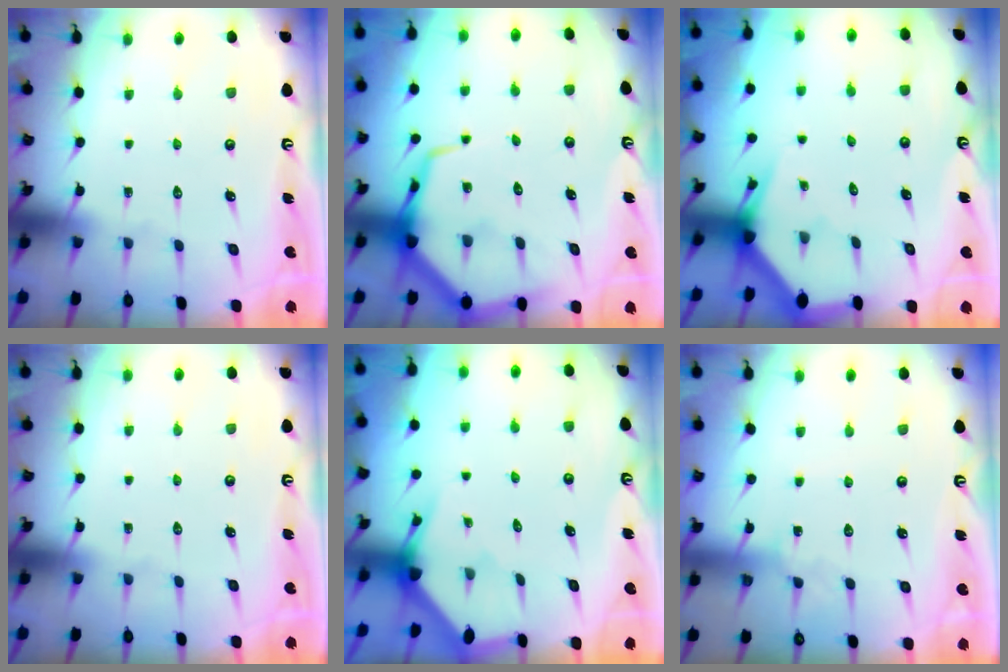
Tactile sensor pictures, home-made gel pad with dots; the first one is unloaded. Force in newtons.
{"total": 10.7, "press": 10.7, "slide": 1.1}
{"total": 2.9, "press": 2.9, "slide": 0.0}
{"total": 0.0}
{"total": 2.2, "press": 2.2, "slide": 0.2}
{"total": 2.0, "press": 2.0, "slide": 0.2}